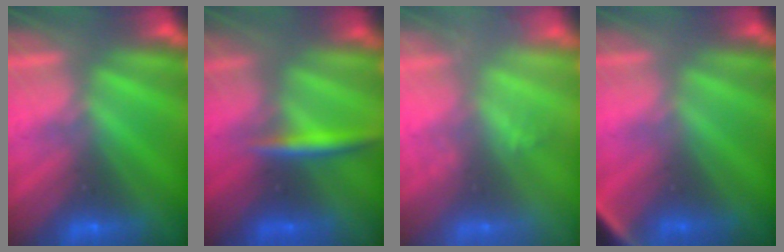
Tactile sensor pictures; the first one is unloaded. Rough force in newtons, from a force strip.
{"total": 2.8}
{"total": 1.9}
{"total": 2.8}